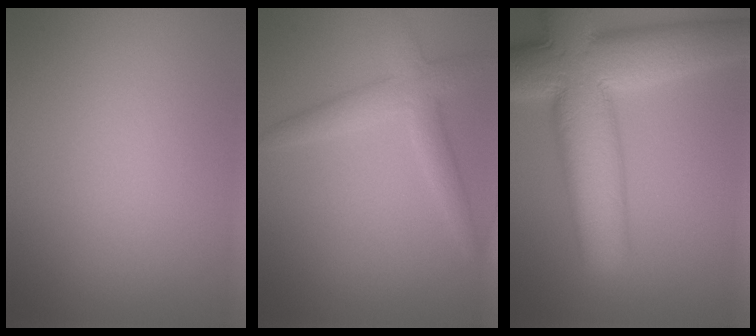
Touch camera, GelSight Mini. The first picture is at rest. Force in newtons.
{"total": 3.1, "press": 3.1, "slide": 0.1}
{"total": 13.2, "press": 13.2, "slide": 0.6}